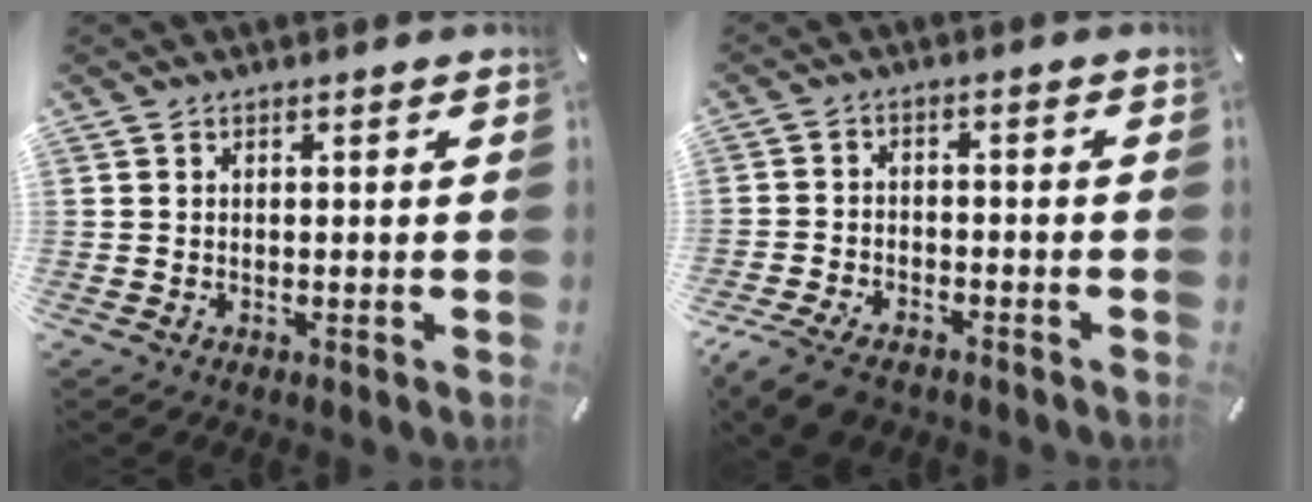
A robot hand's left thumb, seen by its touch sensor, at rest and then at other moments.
{"total": 6.5, "force": [-5.2, 2.9, 2.8], "torque": [-0.064, 0.018, -0.101]}